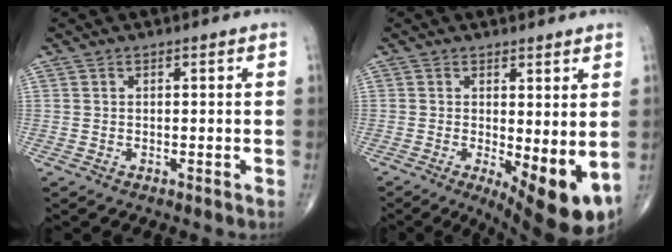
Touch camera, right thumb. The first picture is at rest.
{"total": 10.7, "force": [-1.3, 3.7, 10.0], "torque": [-0.137, -0.026, -0.007]}